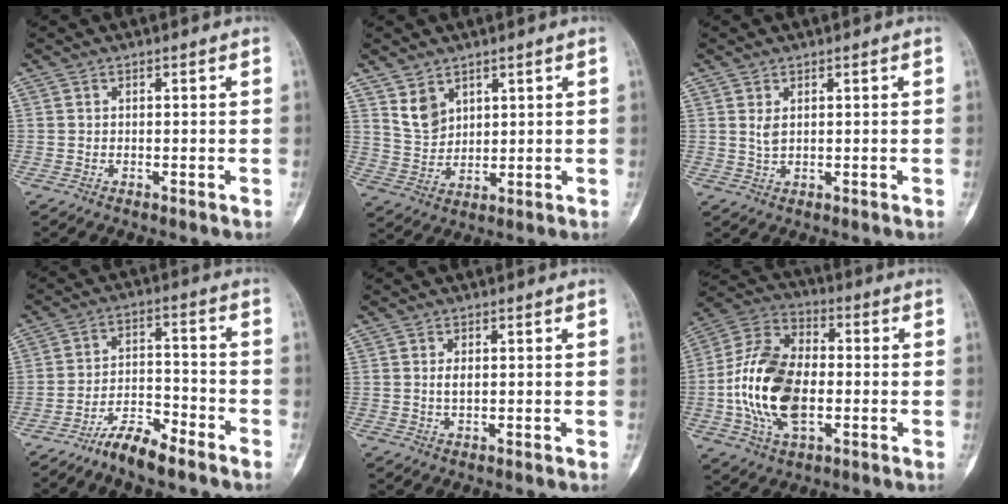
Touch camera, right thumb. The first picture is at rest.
{"total": 5.6, "force": [3.4, 3.8, 2.4], "torque": [-0.031, -0.025, 0.077]}
{"total": 1.8, "force": [0.7, 0.9, 1.5], "torque": [-0.029, -0.004, 0.019]}
{"total": 7.7, "force": [-6.3, 1.6, 4.1], "torque": [-0.076, 0.051, -0.114]}
{"total": 1.6, "force": [0.3, 0.8, 1.4], "torque": [-0.027, -0.002, 0.007]}
{"total": 18.5, "force": [-2.4, 11.1, 14.6], "torque": [-0.278, 0.020, -0.044]}